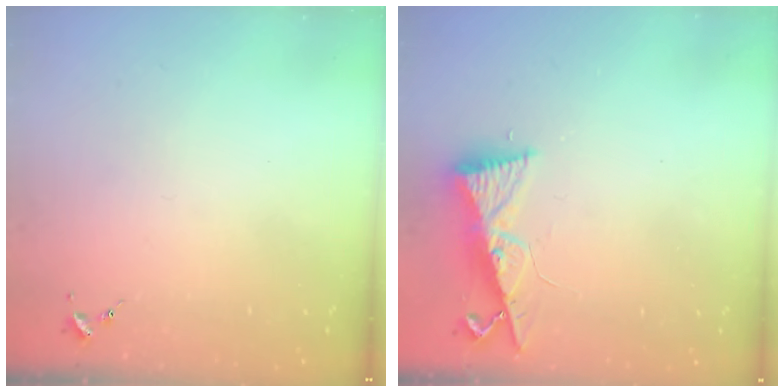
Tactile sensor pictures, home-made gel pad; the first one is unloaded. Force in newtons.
{"total": 8.5, "press": 8.5, "slide": 1.0}